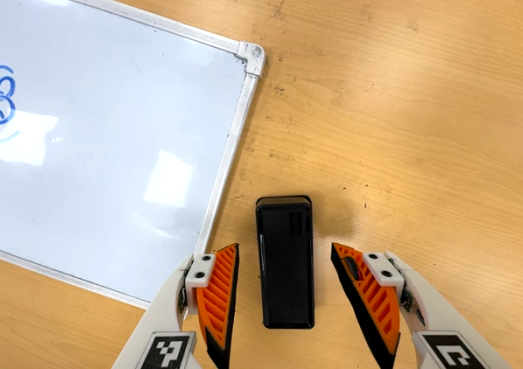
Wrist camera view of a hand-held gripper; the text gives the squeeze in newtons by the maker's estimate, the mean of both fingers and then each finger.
{"total": 0.0}